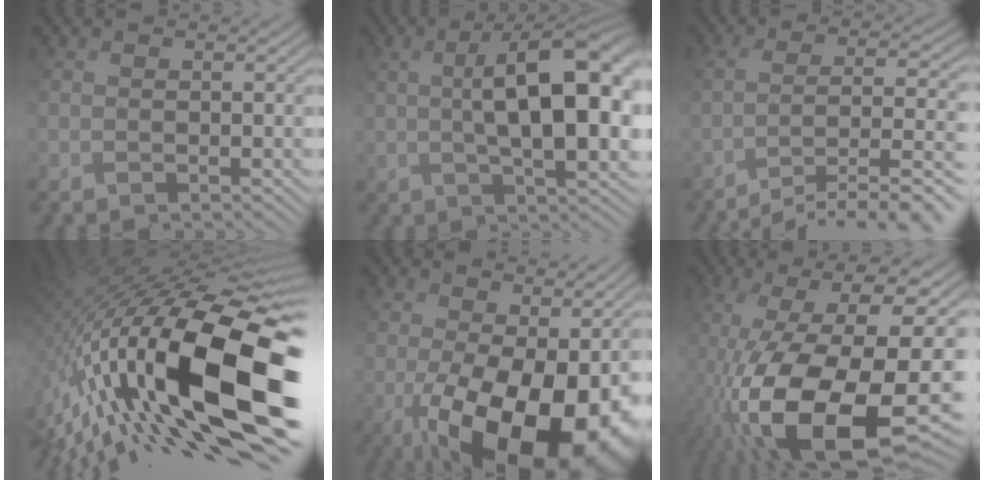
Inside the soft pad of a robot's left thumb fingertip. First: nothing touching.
{"total": 11.3, "force": [1.7, 4.2, 10.3], "torque": [-0.148, 0.008, 0.041]}
{"total": 11.7, "force": [-8.5, 2.6, 7.5], "torque": [-0.109, 0.005, -0.119]}
{"total": 19.6, "force": [-5.3, 8.5, 16.8], "torque": [-0.341, -0.010, -0.093]}
{"total": 16.8, "force": [-3.4, 9.1, 13.8], "torque": [-0.208, -0.029, -0.020]}
{"total": 16.8, "force": [-6.4, 6.5, 14.1], "torque": [-0.270, -0.018, -0.102]}